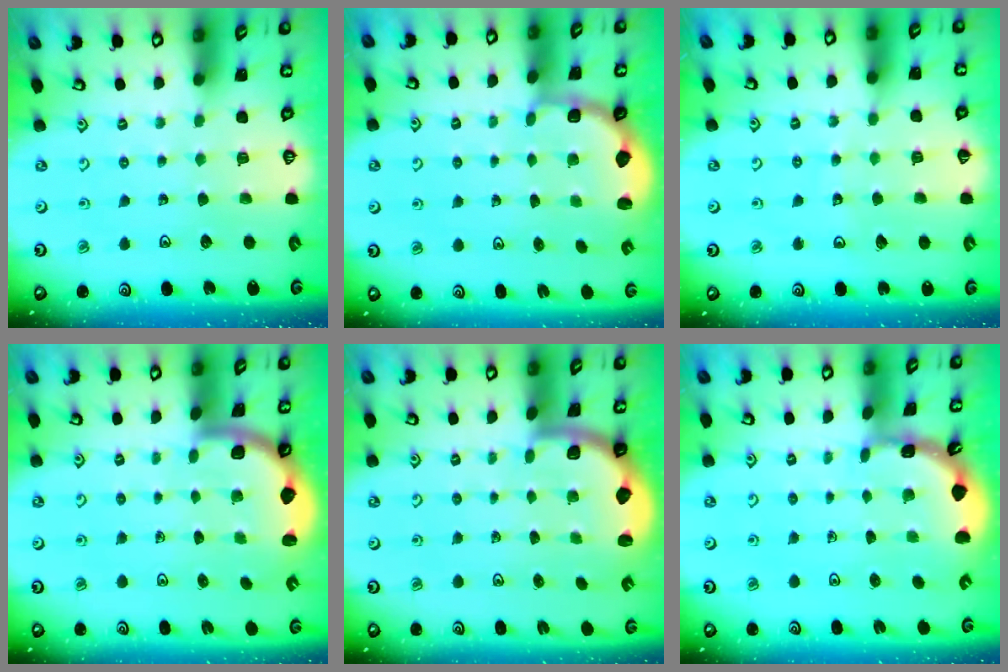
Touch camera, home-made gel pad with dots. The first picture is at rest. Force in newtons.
{"total": 2.7, "press": 2.2, "slide": 1.5}
{"total": 5.7, "press": 5.6, "slide": 1.0}
{"total": 1.6, "press": 1.6, "slide": 0.1}
{"total": 1.9, "press": 1.8, "slide": 0.5}
{"total": 1.9, "press": 1.9, "slide": 0.1}